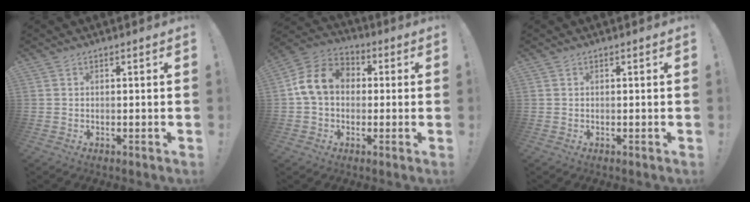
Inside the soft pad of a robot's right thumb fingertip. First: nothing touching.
{"total": 13.3, "force": [2.3, 10.0, 8.4], "torque": [-0.152, 0.021, 0.048]}
{"total": 0.0}